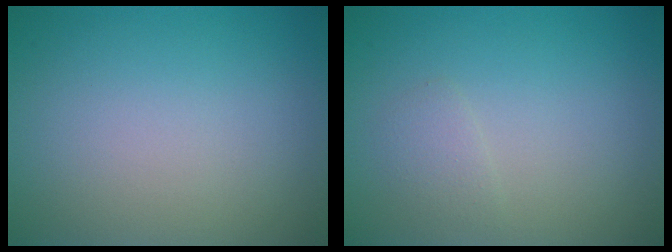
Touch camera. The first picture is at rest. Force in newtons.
{"total": 1.1, "press": 1.1, "slide": 0.1}